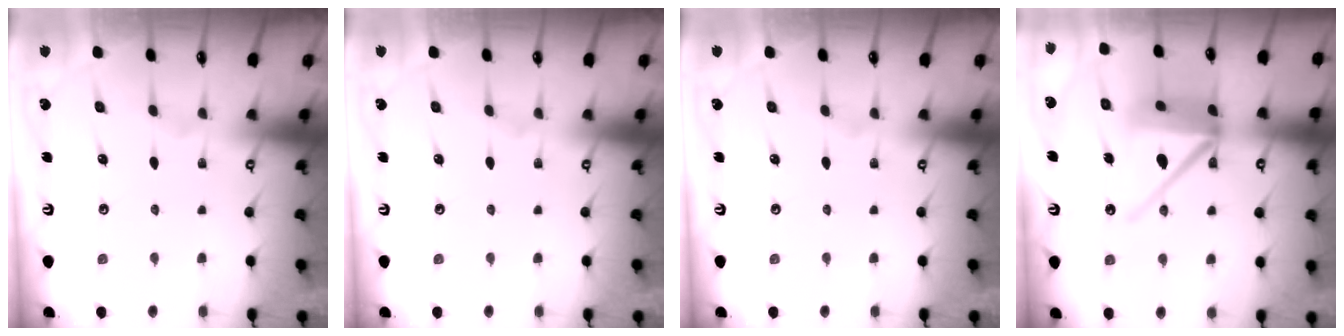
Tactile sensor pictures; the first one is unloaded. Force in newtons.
{"total": 0.0}
{"total": 0.0}
{"total": 15.9, "press": 15.8, "slide": 1.9}